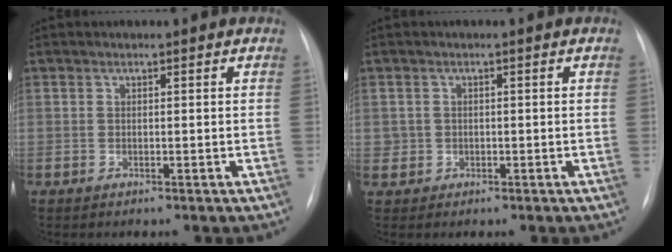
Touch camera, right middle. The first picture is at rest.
{"total": 2.0, "force": [0.0, 2.0, 0.1], "torque": [0.006, 0.006, 0.002]}